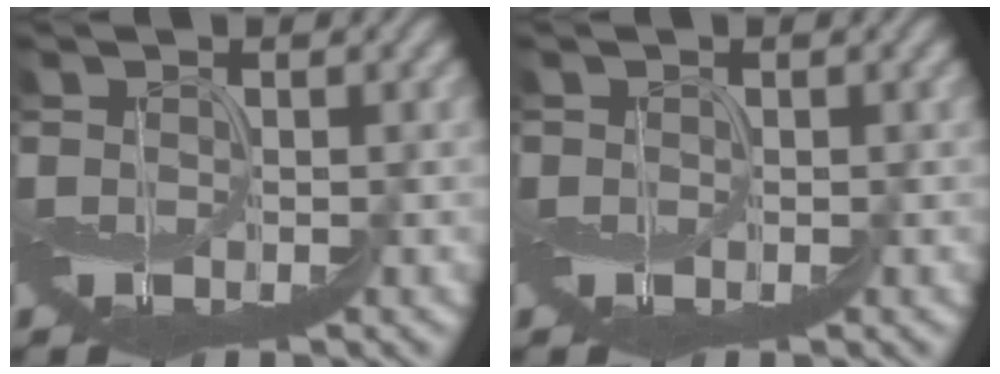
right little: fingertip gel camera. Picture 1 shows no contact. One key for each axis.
{"total": 0.9, "fx": 0.5, "fy": 0.7, "fz": 0.4, "tx": -0.008, "ty": -0.008, "tz": 0.007}